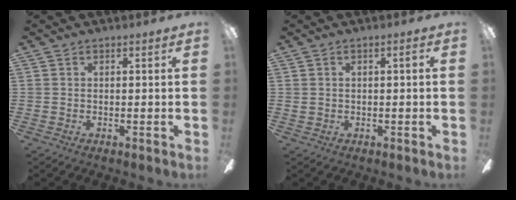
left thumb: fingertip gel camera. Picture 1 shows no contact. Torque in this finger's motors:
{"motor_torque": [-0.39, -0.16, 0.49, 0.00, 0.01]}